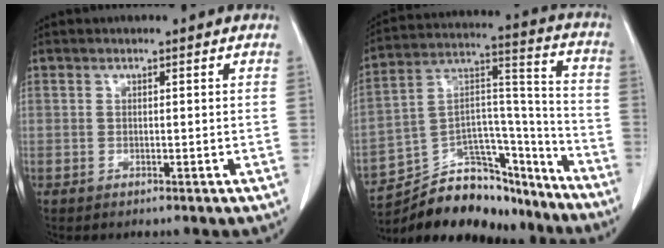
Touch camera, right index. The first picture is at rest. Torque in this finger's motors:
{"motor_torque": [0.18, -0.42, 0.51, 0.10]}